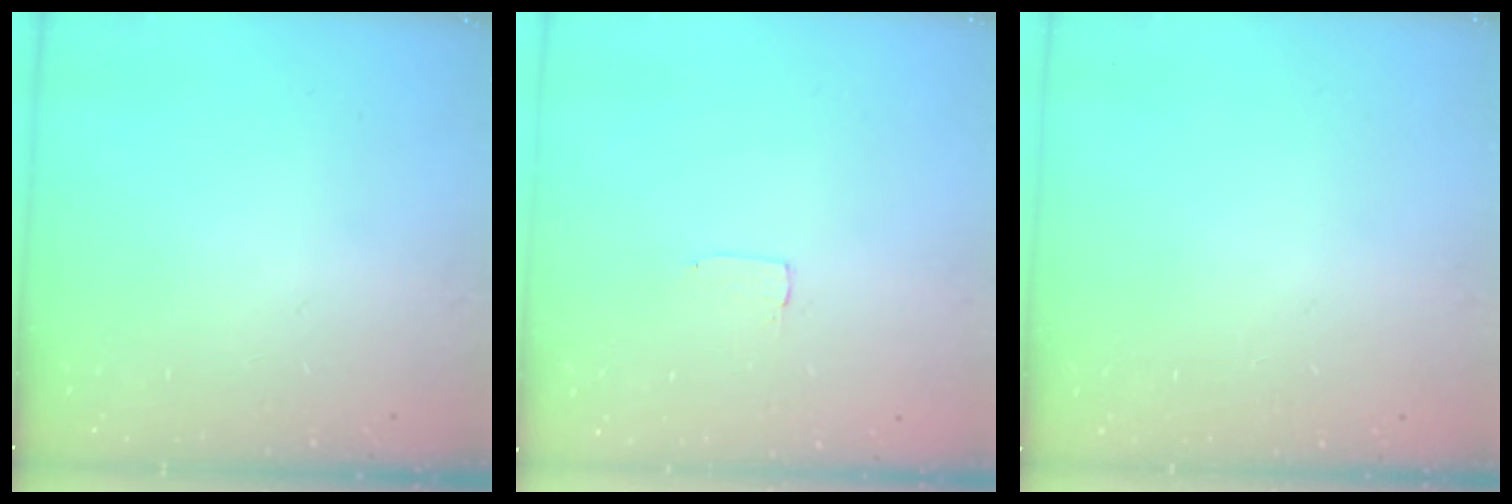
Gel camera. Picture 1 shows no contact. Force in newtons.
{"total": 1.7, "press": 1.7, "slide": 0.1}
{"total": 0.0}